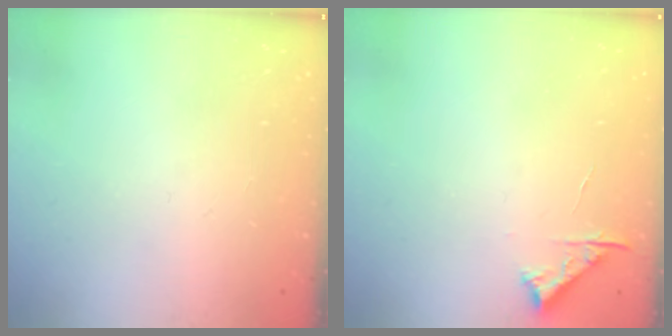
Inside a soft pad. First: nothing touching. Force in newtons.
{"total": 4.7, "press": 4.6, "slide": 0.6}